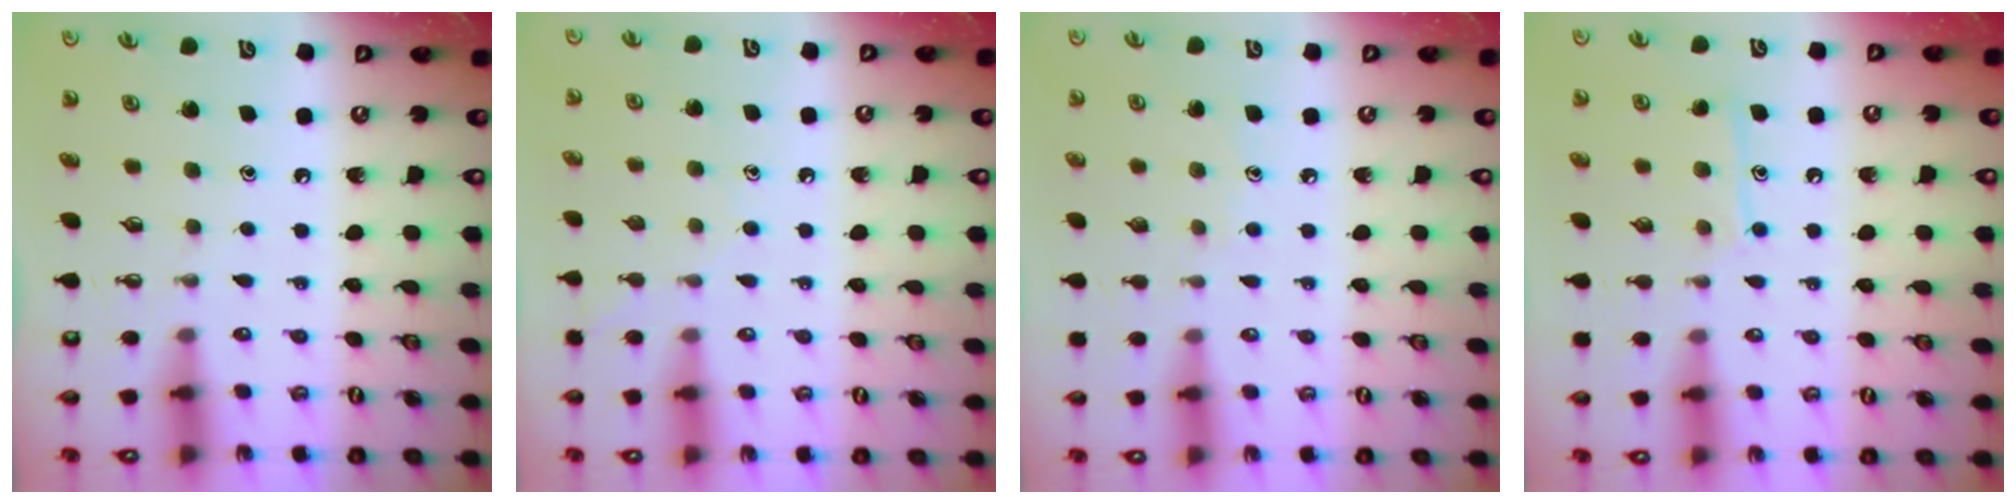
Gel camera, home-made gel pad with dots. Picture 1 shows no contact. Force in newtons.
{"total": 5.3, "press": 5.3, "slide": 0.6}
{"total": 3.5, "press": 3.5, "slide": 0.4}
{"total": 9.2, "press": 9.1, "slide": 0.7}